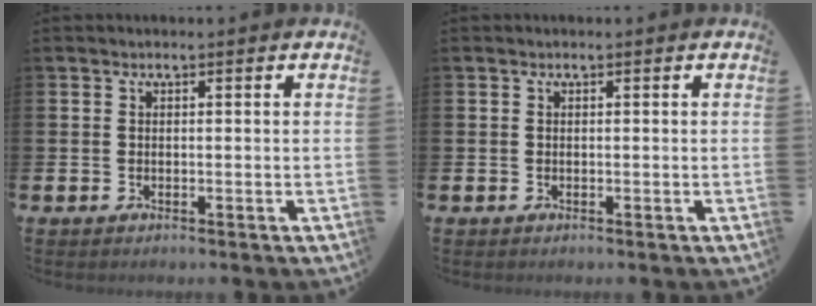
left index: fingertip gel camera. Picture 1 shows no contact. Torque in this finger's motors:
{"motor_torque": [-0.02, 0.00, 0.00, 0.01]}